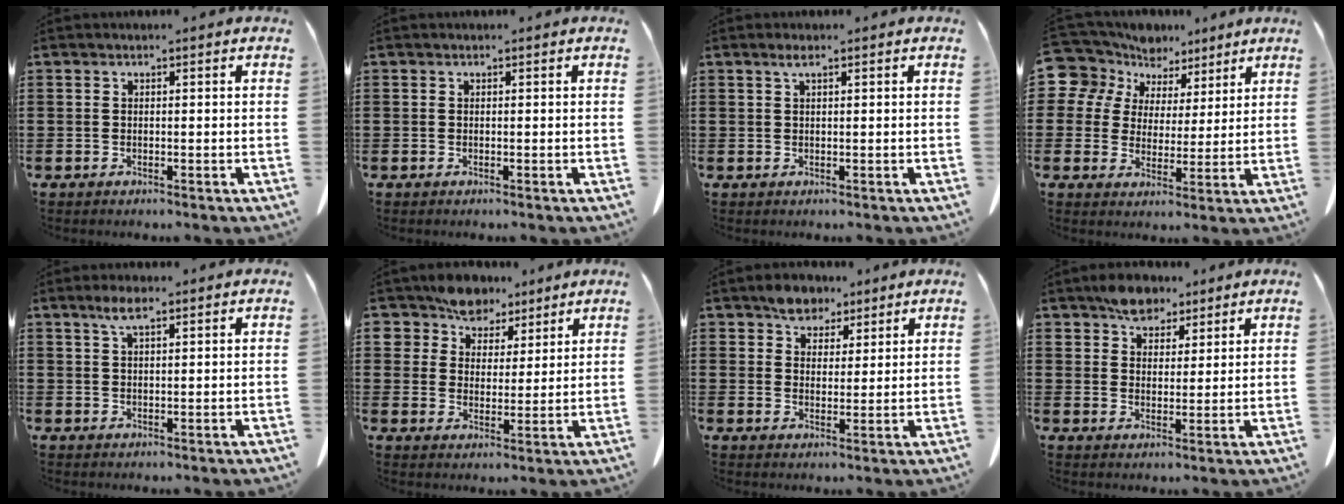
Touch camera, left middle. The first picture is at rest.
{"total": 0.0}
{"total": 1.2, "force": [0.6, 0.2, 1.1], "torque": [-0.023, 0.001, 0.011]}
{"total": 8.1, "force": [5.7, 5.7, 1.2], "torque": [-0.076, -0.020, 0.108]}
{"total": 3.4, "force": [2.0, 0.8, 2.7], "torque": [-0.058, 0.004, 0.034]}
{"total": 6.8, "force": [5.9, 3.3, 0.5], "torque": [-0.048, -0.022, 0.111]}
{"total": 4.9, "force": [3.9, 2.8, 0.9], "torque": [-0.026, 0.002, 0.075]}
{"total": 5.9, "force": [4.8, 3.0, 1.6], "torque": [-0.040, -0.002, 0.093]}